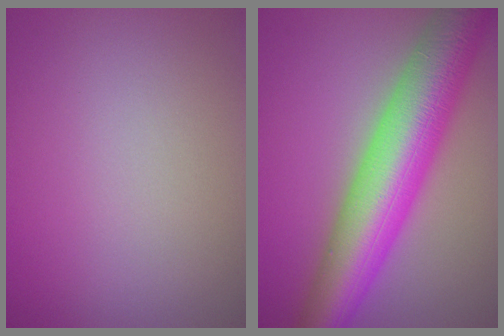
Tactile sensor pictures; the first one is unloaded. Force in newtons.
{"total": 11.4, "press": 11.4, "slide": 0.3}